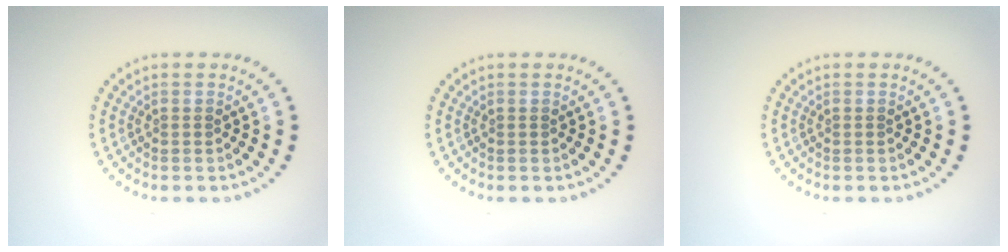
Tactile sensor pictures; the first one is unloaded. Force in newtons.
{"total": 0.0}
{"total": 0.0}